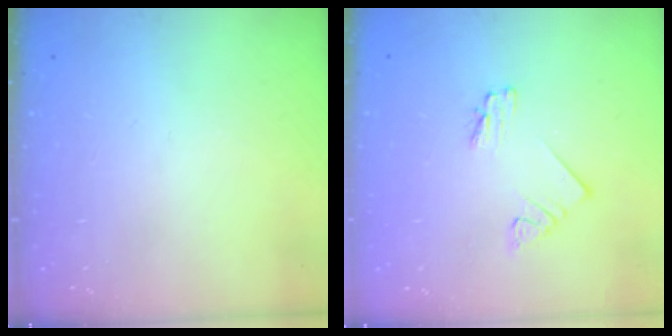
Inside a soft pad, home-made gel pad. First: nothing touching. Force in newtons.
{"total": 1.7, "press": 1.7, "slide": 0.0}